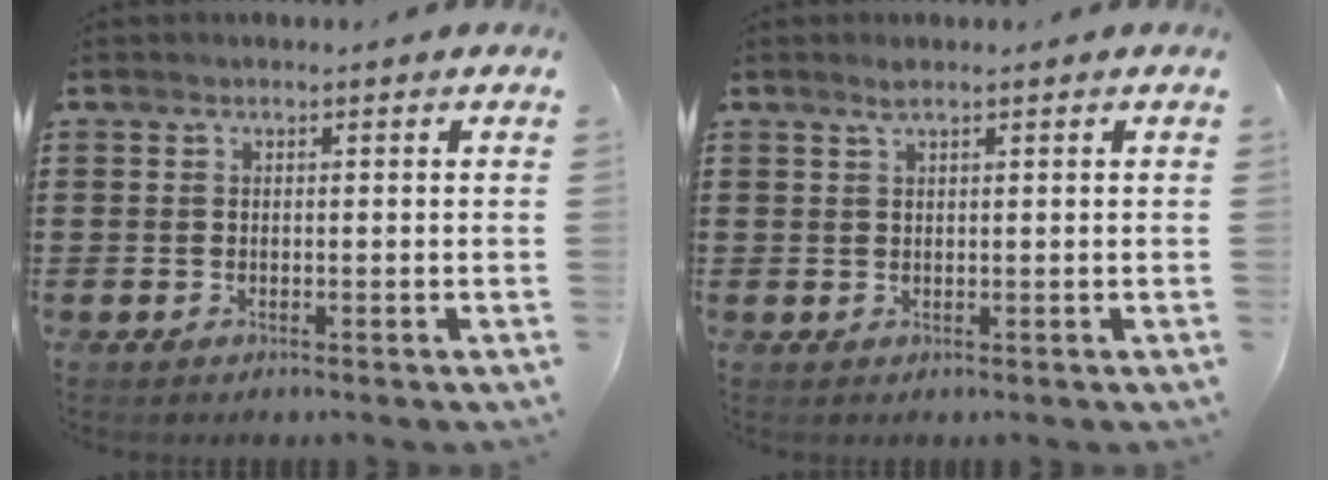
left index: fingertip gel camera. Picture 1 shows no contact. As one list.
[{"total": 1.6, "force": [1.2, 0.2, 1.1], "torque": [-0.024, 0.002, 0.021]}]